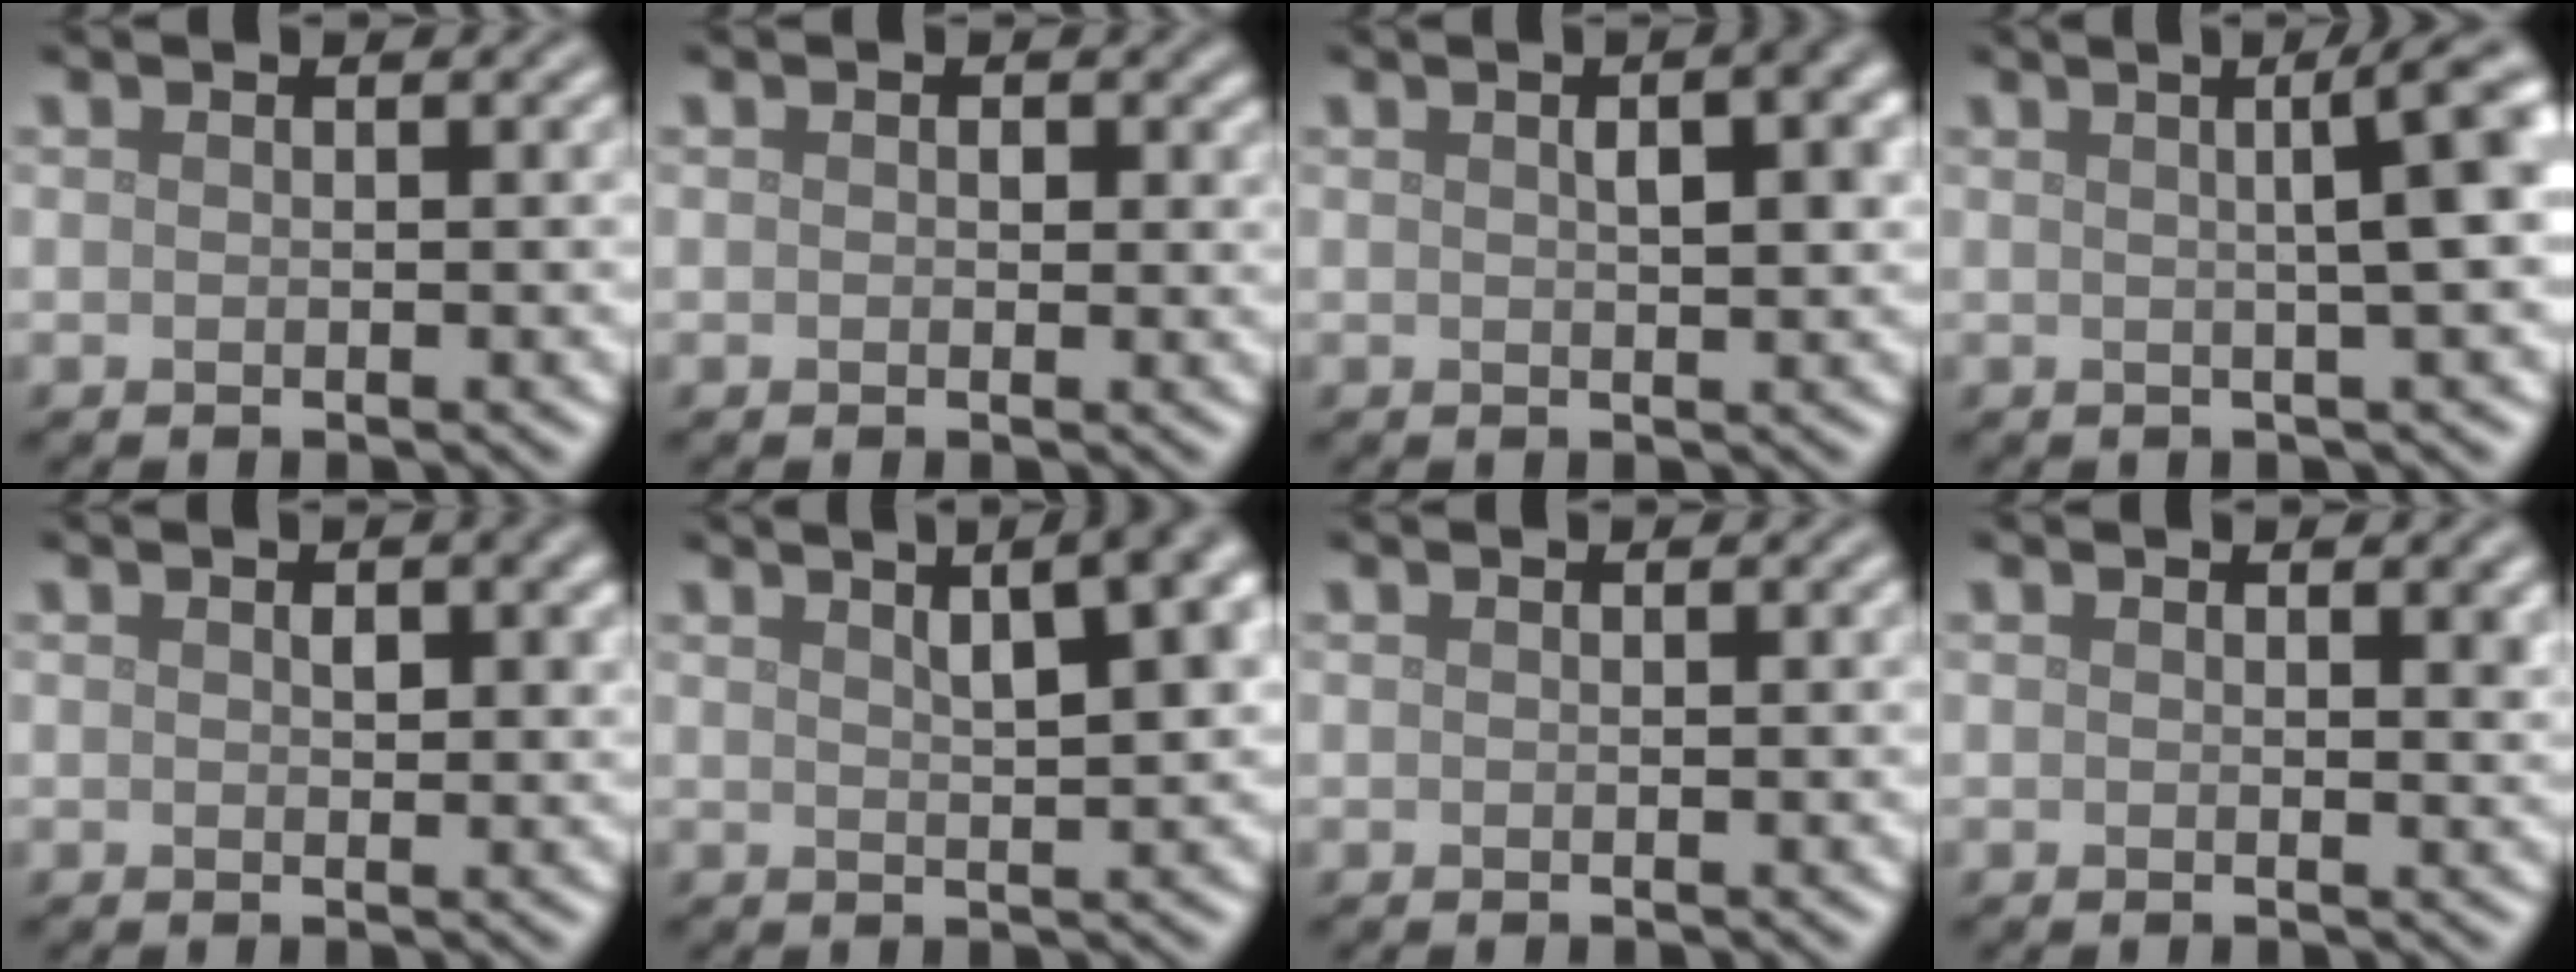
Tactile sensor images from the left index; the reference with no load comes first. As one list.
[{"total": 0.8, "force": [0.3, 0.7, 0.5], "torque": [-0.002, -0.004, 0.002]}, {"total": 3.7, "force": [0.9, 1.1, 3.4], "torque": [-0.048, 0.008, 0.014]}, {"total": 7.4, "force": [1.4, 2.0, 6.9], "torque": [-0.045, 0.034, 0.004]}, {"total": 1.6, "force": [0.5, 0.8, 1.2], "torque": [-0.016, -0.001, 0.009]}, {"total": 8.3, "force": [3.6, 3.3, 6.7], "torque": [-0.063, 0.038, 0.035]}, {"total": 0.0}, {"total": 1.0, "force": [0.4, 0.3, 0.8], "torque": [-0.006, -0.004, 0.008]}]